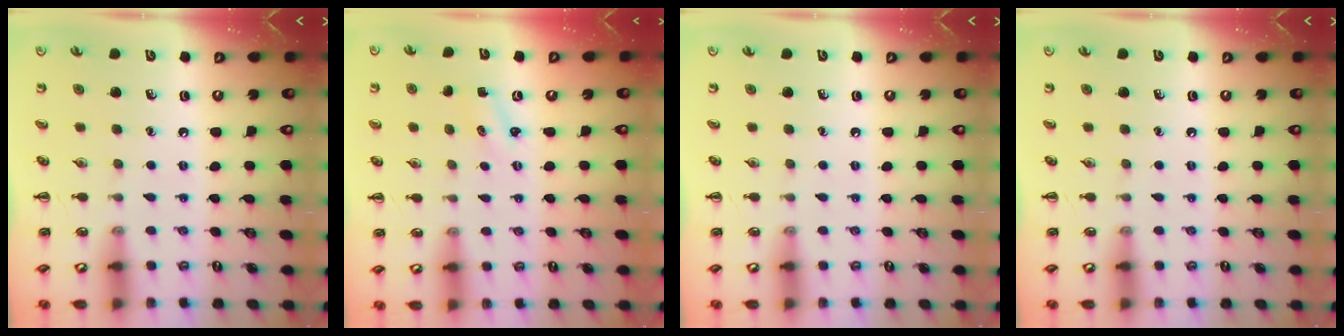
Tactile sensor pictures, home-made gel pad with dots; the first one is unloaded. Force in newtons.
{"total": 1.3, "press": 1.2, "slide": 0.3}
{"total": 0.0}
{"total": 0.0}